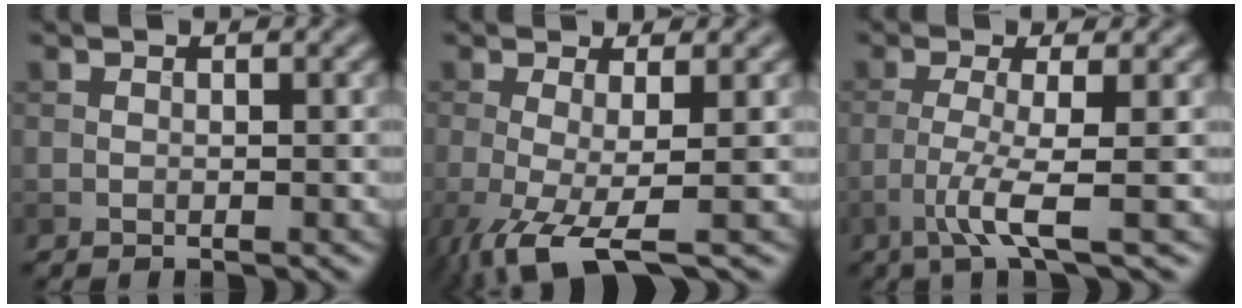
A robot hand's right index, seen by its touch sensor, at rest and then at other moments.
{"total": 5.8, "force": [-2.6, 1.2, 5.1], "torque": [-0.103, -0.015, -0.055]}
{"total": 4.0, "force": [-1.6, 0.3, 3.6], "torque": [-0.075, -0.003, -0.042]}